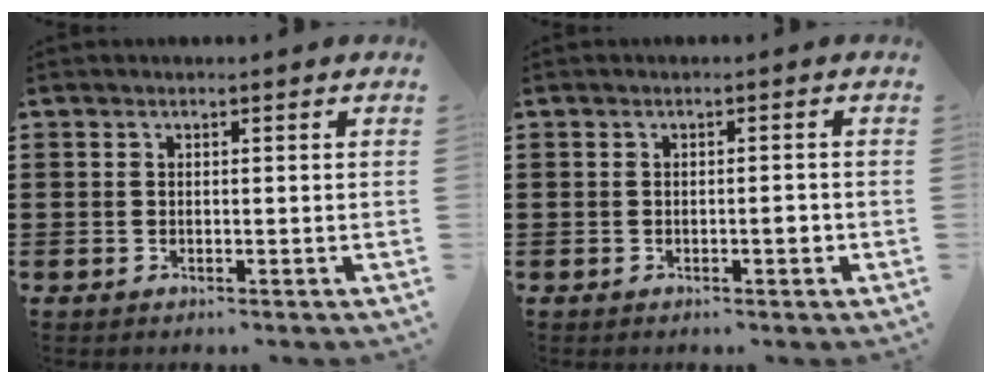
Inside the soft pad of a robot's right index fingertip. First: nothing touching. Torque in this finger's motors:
{"motor_torque": [0.66, 0.16, 0.18, 0.09]}